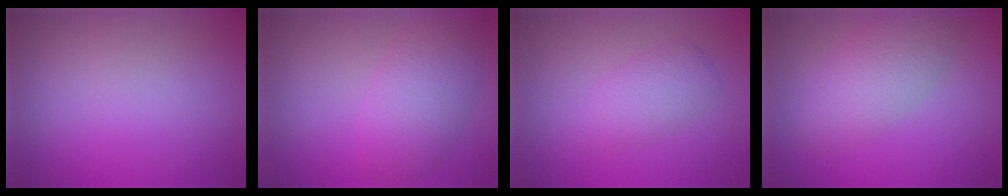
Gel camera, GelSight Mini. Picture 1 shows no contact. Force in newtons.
{"total": 5.0, "press": 5.0, "slide": 0.2}
{"total": 2.7, "press": 2.7, "slide": 0.1}
{"total": 4.4, "press": 4.4, "slide": 0.2}